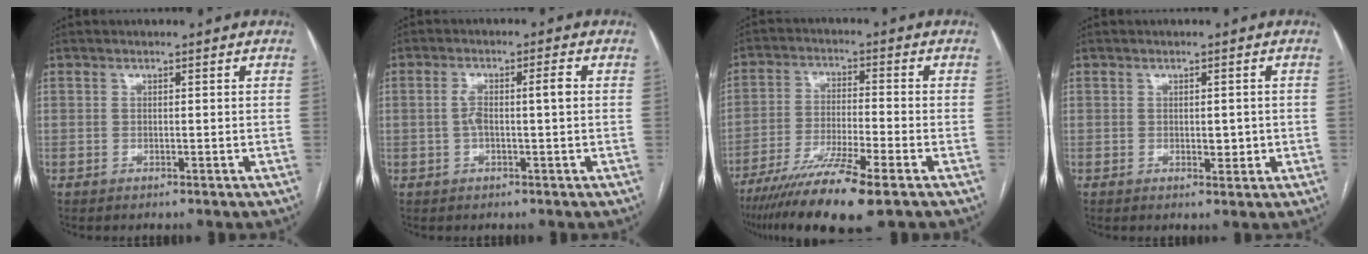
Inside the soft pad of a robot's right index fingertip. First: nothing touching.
{"total": 4.1, "force": [0.0, 0.6, 4.1], "torque": [-0.081, 0.020, 0.006]}
{"total": 12.4, "force": [-8.4, 0.0, 9.2], "torque": [-0.171, -0.033, -0.146]}
{"total": 1.9, "force": [-0.2, 0.9, 1.6], "torque": [-0.022, -0.001, 0.003]}